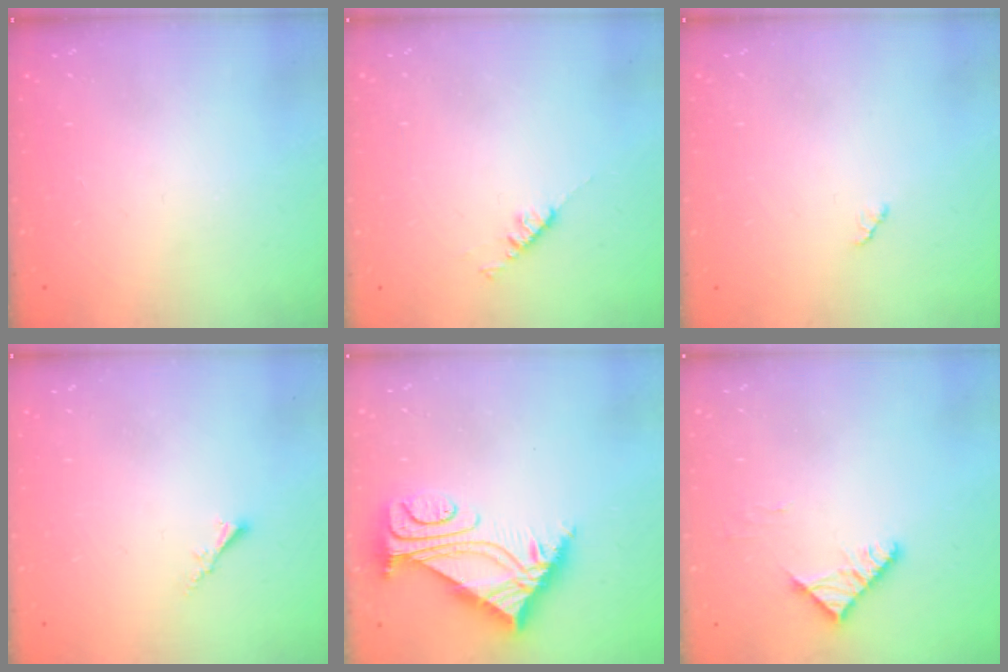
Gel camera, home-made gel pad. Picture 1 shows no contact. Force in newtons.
{"total": 3.5, "press": 3.4, "slide": 0.6}
{"total": 2.1, "press": 2.1, "slide": 0.3}
{"total": 1.7, "press": 1.6, "slide": 0.4}
{"total": 6.8, "press": 6.8, "slide": 0.5}
{"total": 4.5, "press": 4.4, "slide": 0.8}